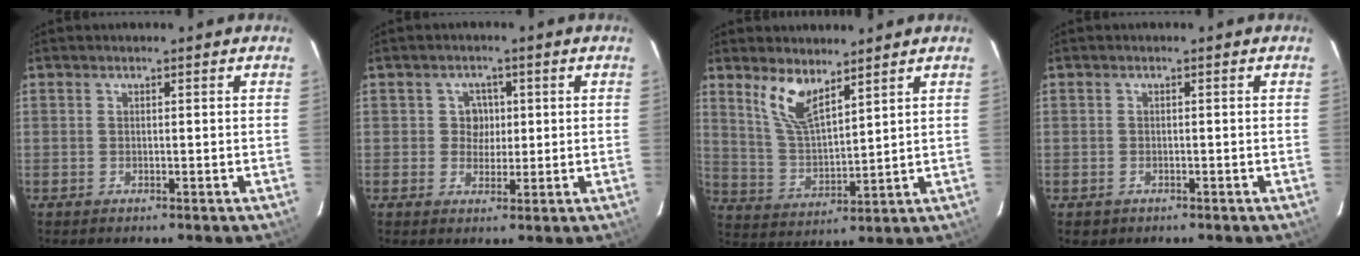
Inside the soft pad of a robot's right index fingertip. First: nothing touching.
{"total": 3.2, "force": [0.3, 3.2, 0.5], "torque": [-0.003, 0.014, 0.004]}
{"total": 8.3, "force": [5.7, 2.6, 5.4], "torque": [-0.109, -0.002, 0.120]}
{"total": 1.5, "force": [-0.7, 1.3, 0.4], "torque": [-0.008, 0.000, -0.007]}